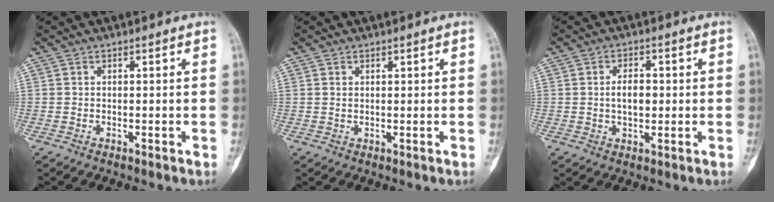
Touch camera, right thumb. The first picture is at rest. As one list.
[{"total": 0.7, "force": [0.3, 0.5, 0.5], "torque": [-0.001, 0.002, 0.005]}, {"total": 4.4, "force": [0.1, 2.7, 3.5], "torque": [-0.048, 0.007, 0.000]}]